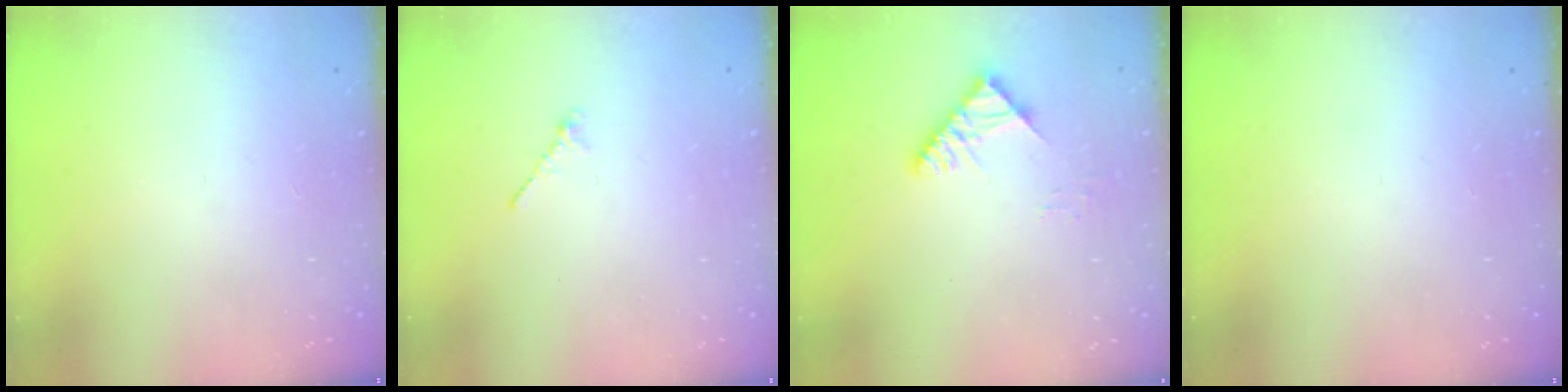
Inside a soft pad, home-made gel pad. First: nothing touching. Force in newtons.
{"total": 0.8, "press": 0.7, "slide": 0.4}
{"total": 4.7, "press": 4.7, "slide": 0.9}
{"total": 0.0}